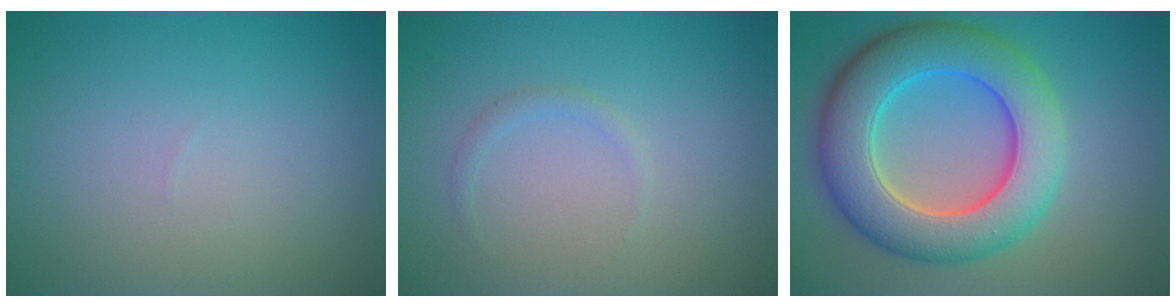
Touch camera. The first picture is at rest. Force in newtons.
{"total": 0.7, "press": 0.7, "slide": 0.1}
{"total": 9.5, "press": 9.5, "slide": 0.2}